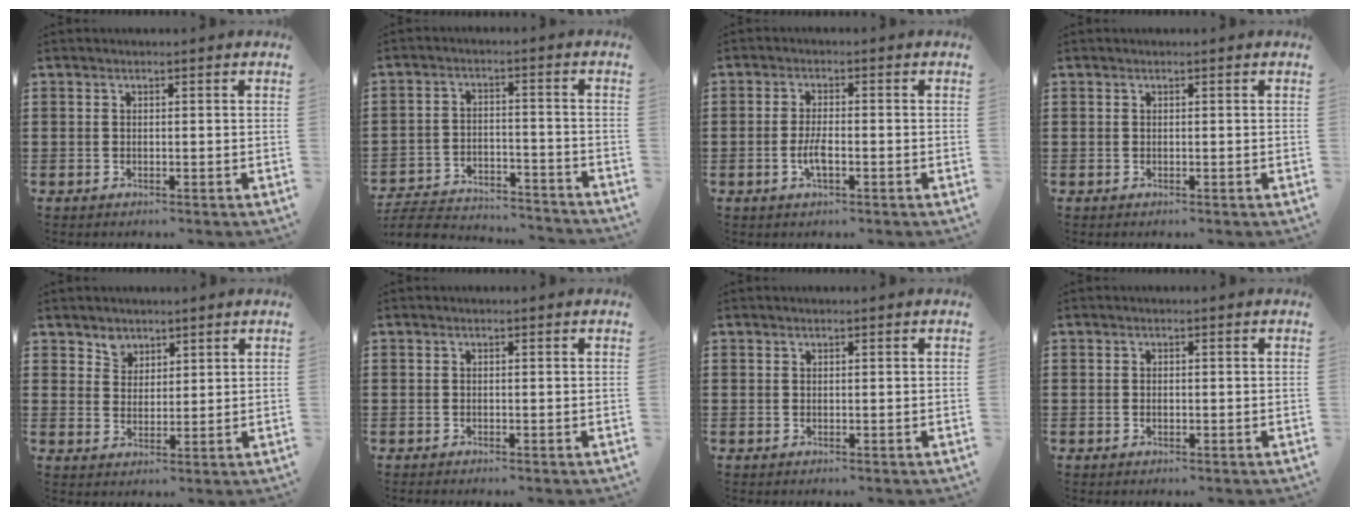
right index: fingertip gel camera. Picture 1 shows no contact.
{"total": 5.5, "force": [-5.3, 0.7, 1.2], "torque": [-0.030, 0.004, -0.107]}
{"total": 3.2, "force": [-1.0, 1.0, 2.9], "torque": [-0.066, -0.002, -0.023]}
{"total": 0.0}
{"total": 3.4, "force": [2.4, 2.4, 0.1], "torque": [-0.009, 0.005, 0.044]}
{"total": 0.0}
{"total": 0.0}
{"total": 0.6, "force": [-0.1, 0.3, 0.4], "torque": [-0.010, 0.001, -0.003]}